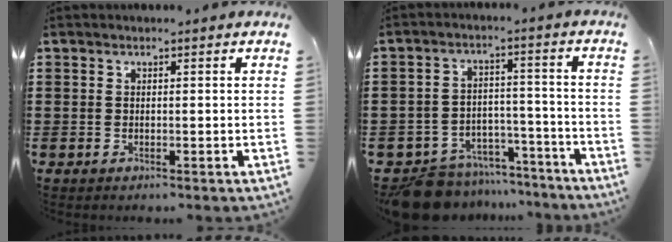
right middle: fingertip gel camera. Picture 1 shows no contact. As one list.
[{"total": 9.7, "force": [-9.1, 2.7, 1.8], "torque": [-0.035, 0.035, -0.176]}]